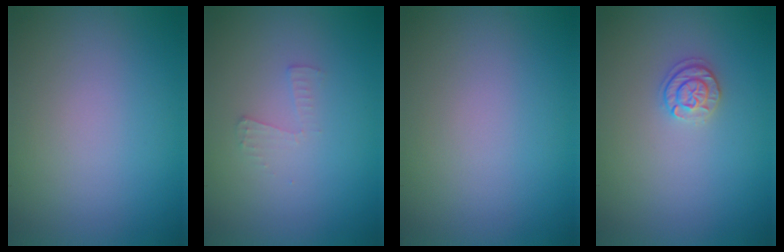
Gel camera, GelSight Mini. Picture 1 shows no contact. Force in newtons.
{"total": 1.0, "press": 1.0, "slide": 0.0}
{"total": 0.0}
{"total": 1.8, "press": 1.7, "slide": 0.4}